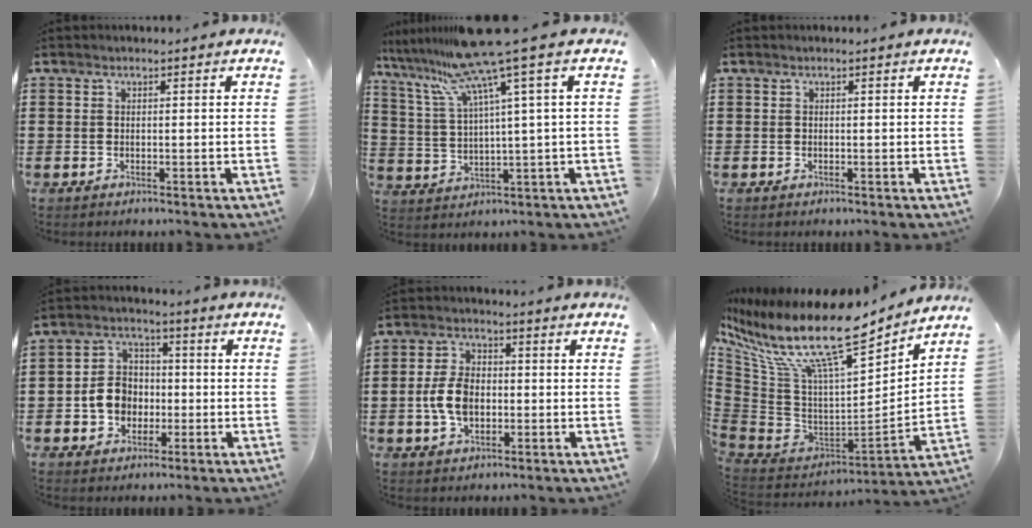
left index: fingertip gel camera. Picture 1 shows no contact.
{"total": 11.1, "force": [7.2, -0.4, 8.4], "torque": [-0.201, -0.045, 0.115]}
{"total": 0.0}
{"total": 7.5, "force": [-1.2, 7.0, 2.4], "torque": [-0.080, 0.020, -0.022]}
{"total": 6.7, "force": [-1.1, 4.3, 5.1], "torque": [-0.120, 0.003, -0.027]}
{"total": 15.6, "force": [10.1, 4.4, 11.1], "torque": [-0.238, -0.075, 0.159]}